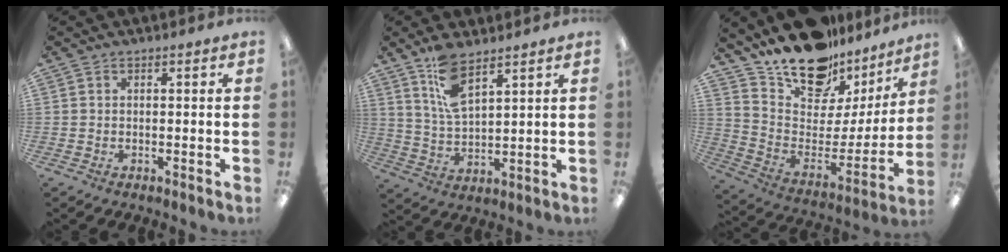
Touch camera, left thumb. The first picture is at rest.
{"total": 9.7, "force": [6.7, 3.5, 6.1], "torque": [-0.129, -0.022, 0.124]}
{"total": 18.9, "force": [16.1, 8.0, 5.7], "torque": [-0.107, -0.128, 0.288]}